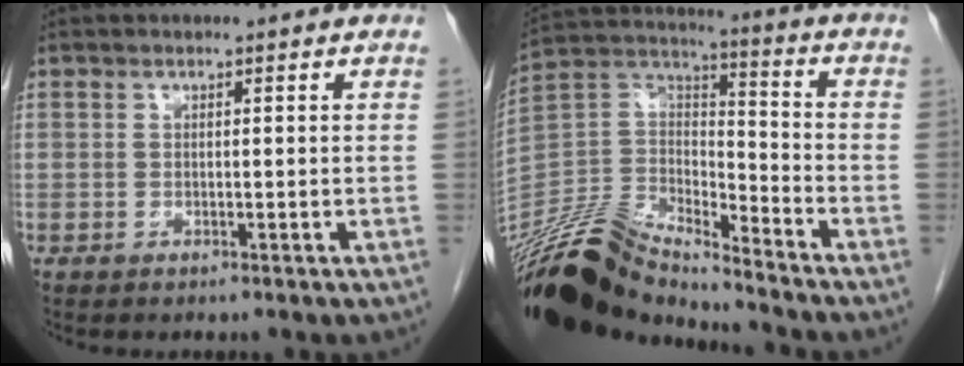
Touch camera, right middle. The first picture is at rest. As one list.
[{"total": 15.4, "force": [-14.6, 1.8, 4.6], "torque": [-0.085, 0.036, -0.280]}]